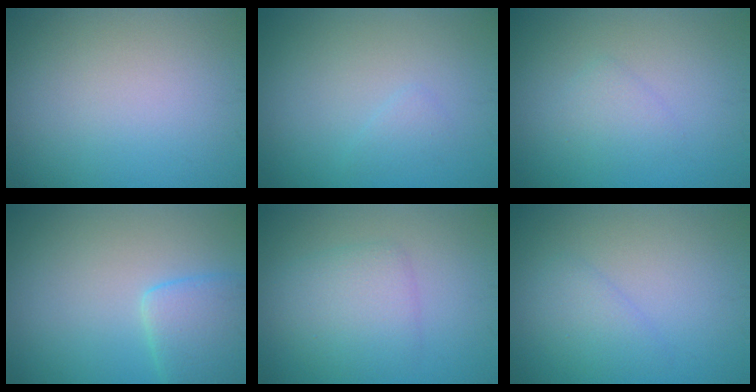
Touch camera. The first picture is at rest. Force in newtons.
{"total": 0.9, "press": 0.9, "slide": 0.0}
{"total": 1.5, "press": 1.5, "slide": 0.1}
{"total": 3.6, "press": 3.6, "slide": 0.2}
{"total": 3.6, "press": 3.6, "slide": 0.2}
{"total": 1.9, "press": 1.9, "slide": 0.1}